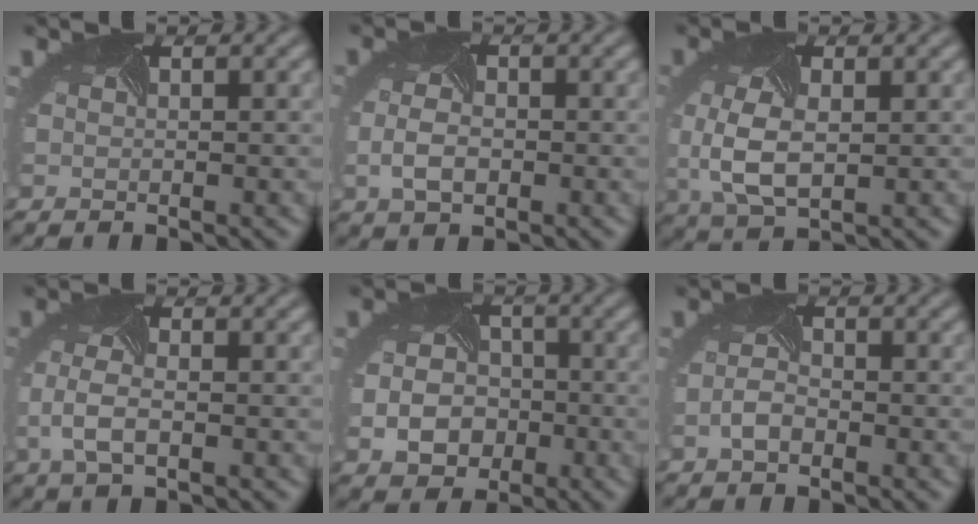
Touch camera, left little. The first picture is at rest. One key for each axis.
{"total": 2.7, "fx": -1.1, "fy": 1.7, "fz": 1.8, "tx": -0.049, "ty": -0.004, "tz": -0.014}
{"total": 5.1, "fx": -1.0, "fy": 2.9, "fz": 4.1, "tx": -0.114, "ty": -0.011, "tz": -0.007}
{"total": 3.0, "fx": -1.2, "fy": 1.3, "fz": 2.3, "tx": -0.070, "ty": -0.005, "tz": -0.015}
{"total": 5.5, "fx": -1.9, "fy": 4.3, "fz": 2.8, "tx": -0.051, "ty": -0.015, "tz": -0.023}
{"total": 1.9, "fx": -1.5, "fy": 0.7, "fz": 0.9, "tx": -0.032, "ty": -0.002, "tz": -0.023}